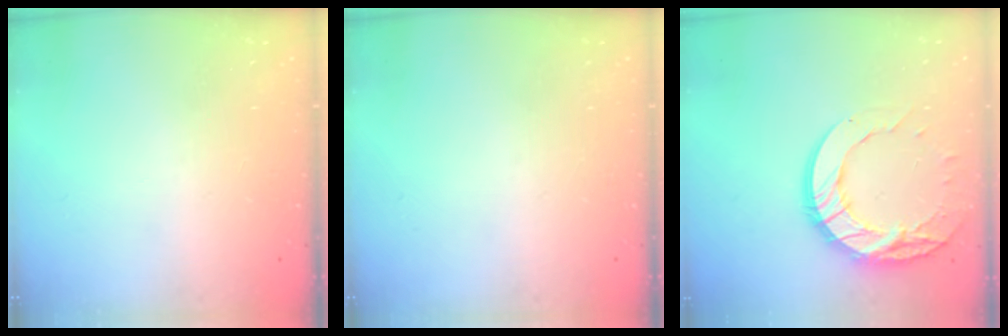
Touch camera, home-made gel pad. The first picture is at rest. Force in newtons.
{"total": 0.0}
{"total": 14.4, "press": 14.4, "slide": 0.7}